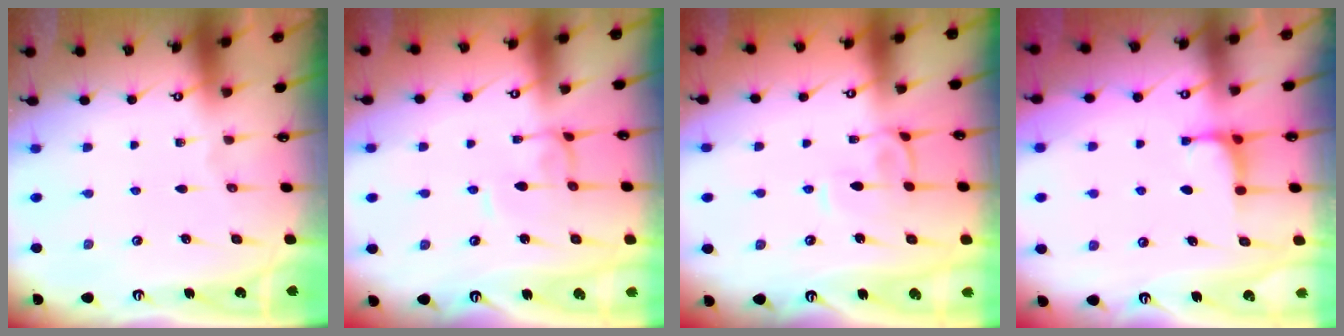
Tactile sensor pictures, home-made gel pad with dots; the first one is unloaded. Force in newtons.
{"total": 1.4, "press": 1.4, "slide": 0.2}
{"total": 1.9, "press": 1.8, "slide": 0.7}
{"total": 2.6, "press": 2.6, "slide": 0.2}